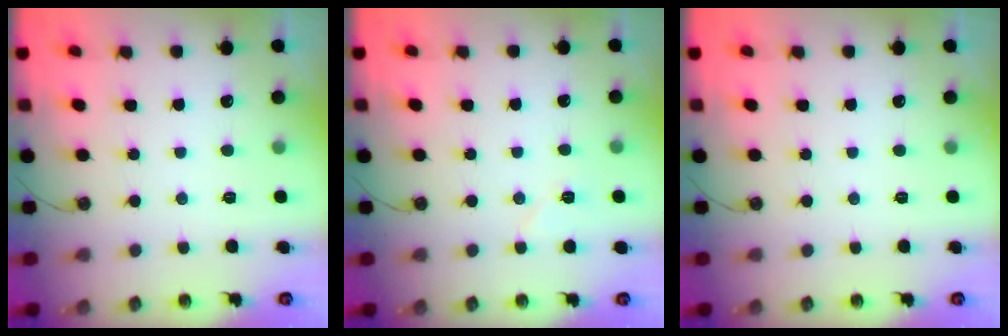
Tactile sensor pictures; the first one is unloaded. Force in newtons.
{"total": 5.3, "press": 5.1, "slide": 1.5}
{"total": 0.0}